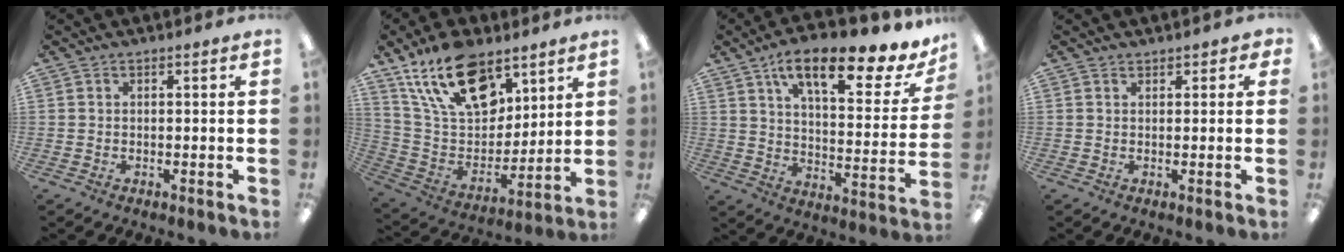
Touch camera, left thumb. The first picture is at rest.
{"total": 20.7, "force": [12.5, 11.3, 12.0], "torque": [-0.216, -0.049, 0.229]}
{"total": 17.9, "force": [11.8, 5.6, 12.2], "torque": [-0.187, -0.072, 0.191]}
{"total": 1.5, "force": [1.2, 0.8, 0.3], "torque": [0.002, -0.002, 0.021]}